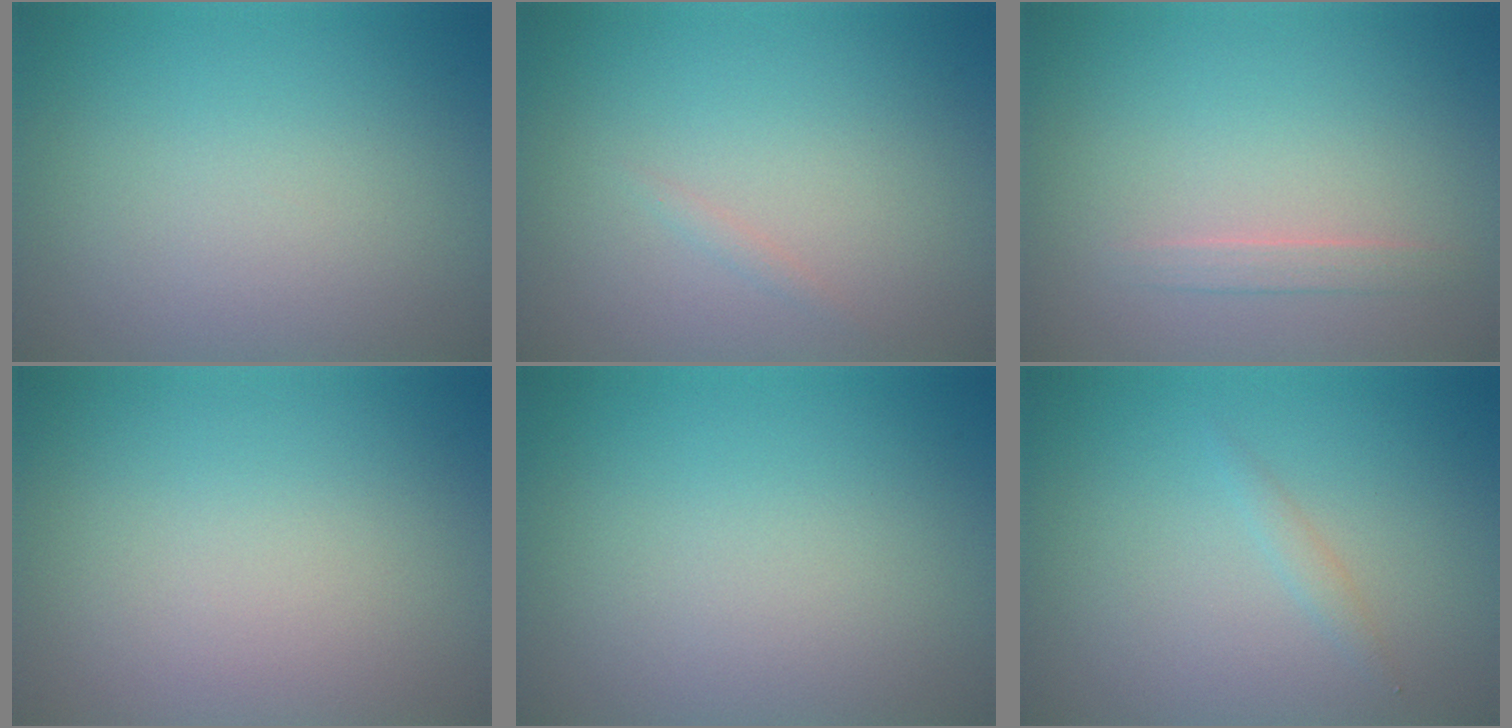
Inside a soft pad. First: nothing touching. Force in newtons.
{"total": 0.6, "press": 0.6, "slide": 0.1}
{"total": 1.1, "press": 1.1, "slide": 0.2}
{"total": 0.0}
{"total": 0.0}
{"total": 0.8, "press": 0.8, "slide": 0.1}